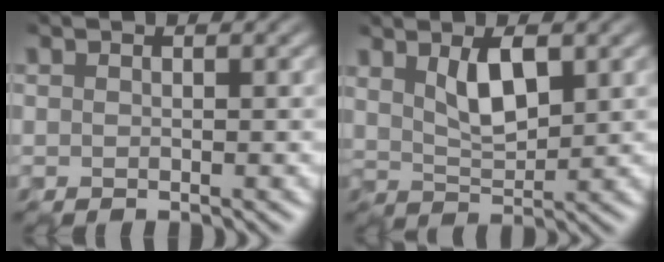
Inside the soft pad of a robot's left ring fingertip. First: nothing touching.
{"total": 3.4, "force": [1.4, 1.4, 2.8], "torque": [-0.061, 0.000, 0.027]}